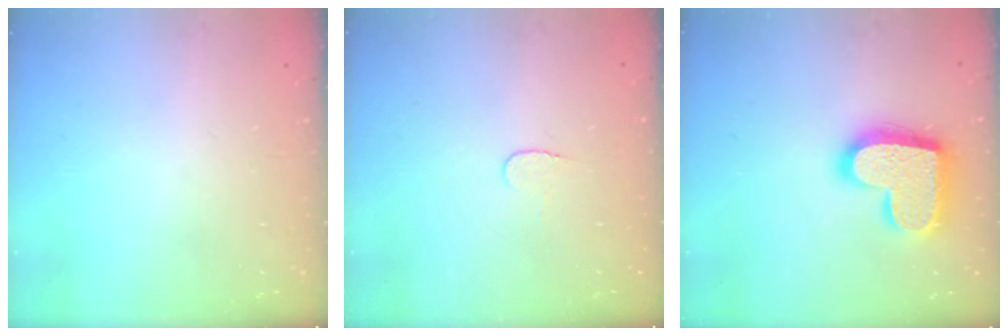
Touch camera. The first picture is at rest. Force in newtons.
{"total": 3.3, "press": 3.3, "slide": 0.3}
{"total": 19.6, "press": 19.5, "slide": 1.3}